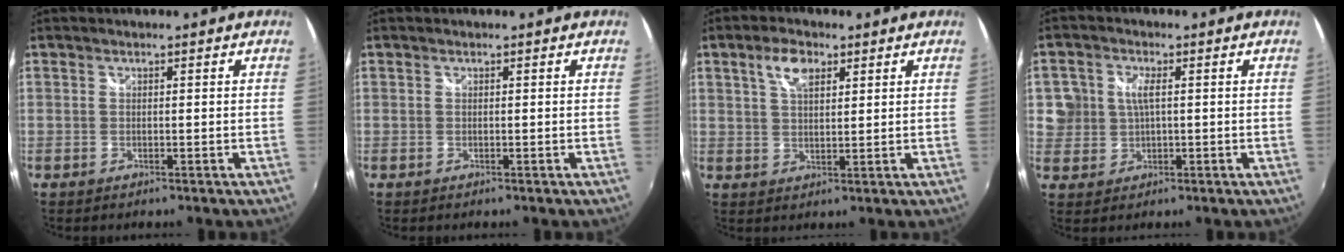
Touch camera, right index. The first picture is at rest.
{"total": 0.0}
{"total": 5.3, "force": [2.8, 2.6, 3.7], "torque": [-0.066, 0.009, 0.050]}
{"total": 5.6, "force": [0.4, 4.8, 2.8], "torque": [-0.060, 0.007, 0.012]}